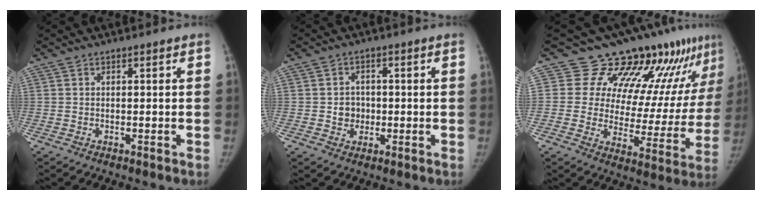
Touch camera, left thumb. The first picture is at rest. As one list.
[{"total": 3.9, "force": [-0.5, 3.6, 1.4], "torque": [0.005, 0.007, -0.008]}, {"total": 19.1, "force": [14.6, 8.6, 8.8], "torque": [-0.050, -0.080, 0.182]}]